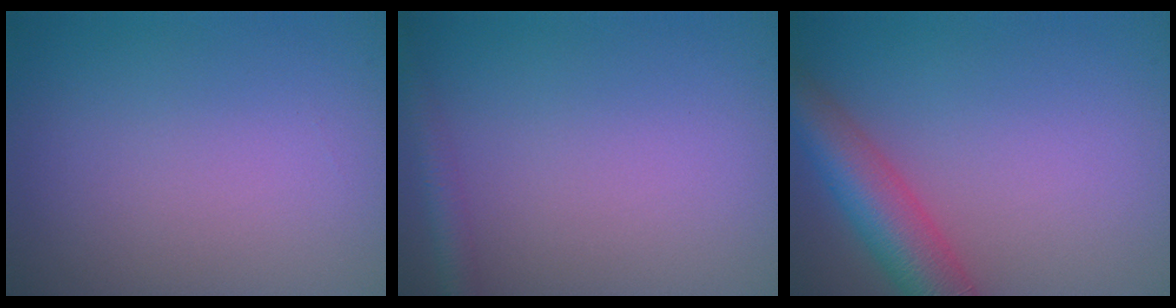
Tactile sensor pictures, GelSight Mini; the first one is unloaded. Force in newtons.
{"total": 1.9, "press": 1.9, "slide": 0.1}
{"total": 6.4, "press": 6.4, "slide": 0.3}